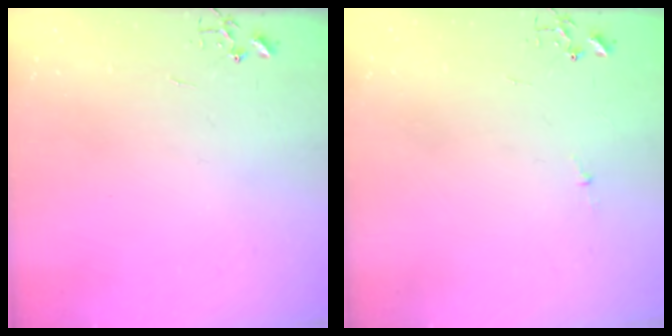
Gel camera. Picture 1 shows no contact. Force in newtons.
{"total": 2.7, "press": 2.7, "slide": 0.3}